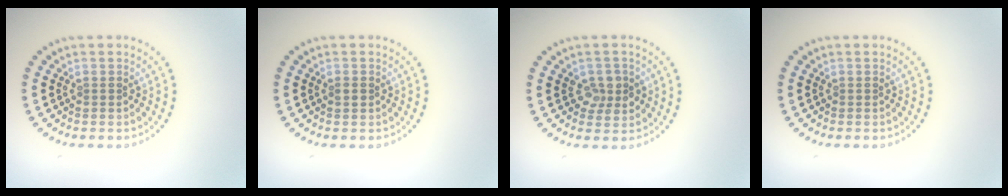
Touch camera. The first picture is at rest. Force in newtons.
{"total": 0.9, "press": 0.9, "slide": 0.0}
{"total": 2.4, "press": 2.3, "slide": 0.7}
{"total": 0.0}